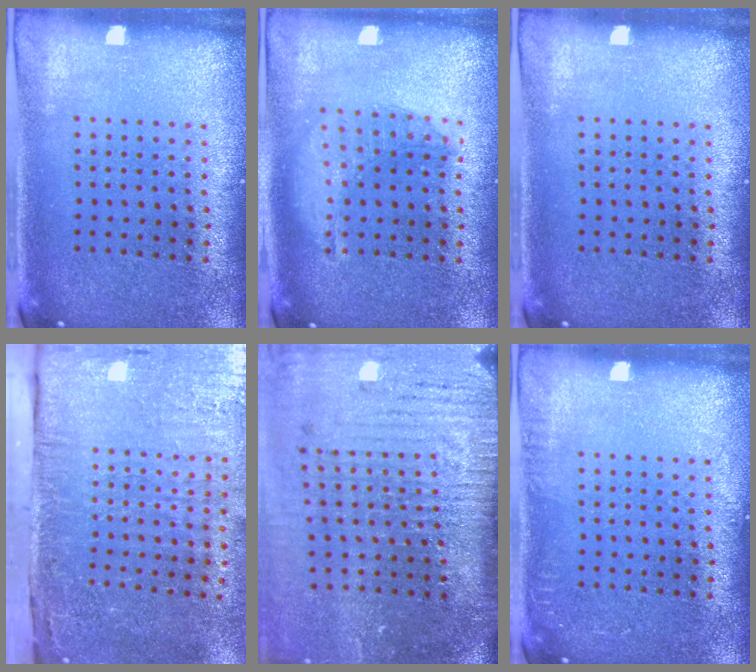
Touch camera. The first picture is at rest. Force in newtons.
{"total": 1.3, "press": 1.3, "slide": 0.4}
{"total": 0.0}
{"total": 5.0, "press": 4.0, "slide": 3.0}
{"total": 5.2, "press": 4.3, "slide": 2.9}
{"total": 0.8, "press": 0.8, "slide": 0.0}